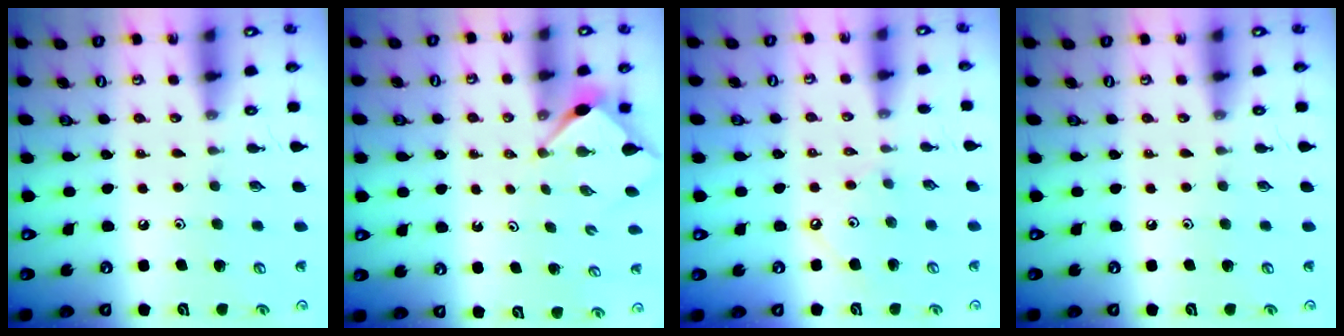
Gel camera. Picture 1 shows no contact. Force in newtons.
{"total": 2.9, "press": 2.9, "slide": 0.3}
{"total": 1.8, "press": 1.8, "slide": 0.0}
{"total": 0.0}